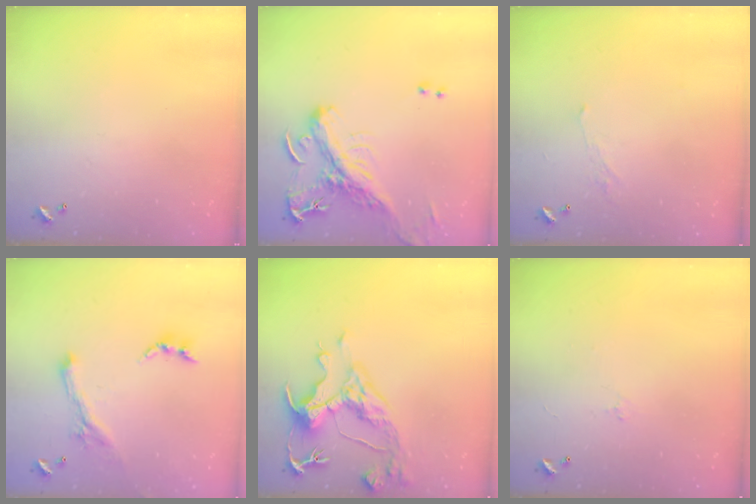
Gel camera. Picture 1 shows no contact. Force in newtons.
{"total": 3.4, "press": 3.2, "slide": 1.1}
{"total": 1.7, "press": 1.6, "slide": 0.6}
{"total": 1.8, "press": 1.7, "slide": 0.4}
{"total": 8.7, "press": 8.5, "slide": 1.9}
{"total": 0.5, "press": 0.1, "slide": 0.5}